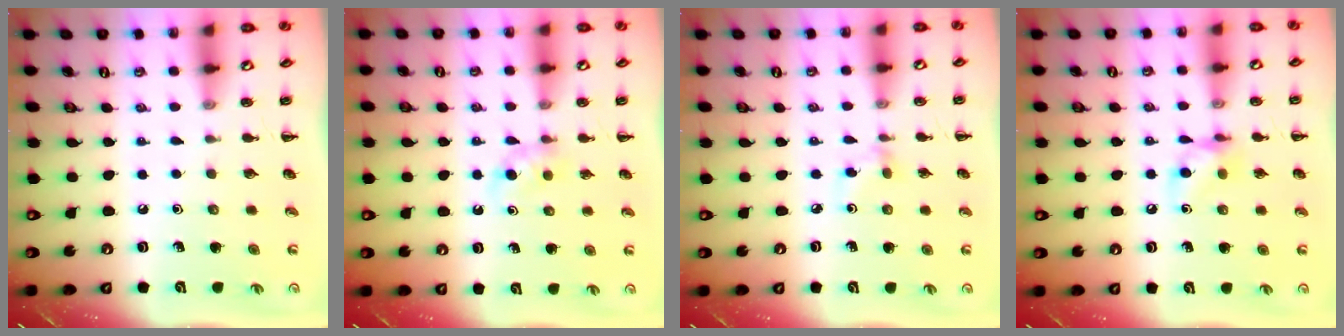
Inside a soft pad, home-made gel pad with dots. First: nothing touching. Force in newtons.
{"total": 3.8, "press": 3.4, "slide": 1.5}
{"total": 2.8, "press": 2.6, "slide": 1.0}
{"total": 7.9, "press": 7.8, "slide": 1.2}